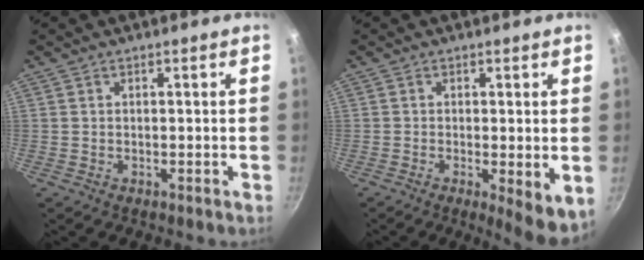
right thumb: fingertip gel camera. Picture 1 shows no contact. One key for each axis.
{"total": 6.7, "fx": -1.0, "fy": 1.9, "fz": 6.3, "tx": -0.078, "ty": -0.014, "tz": -0.010}